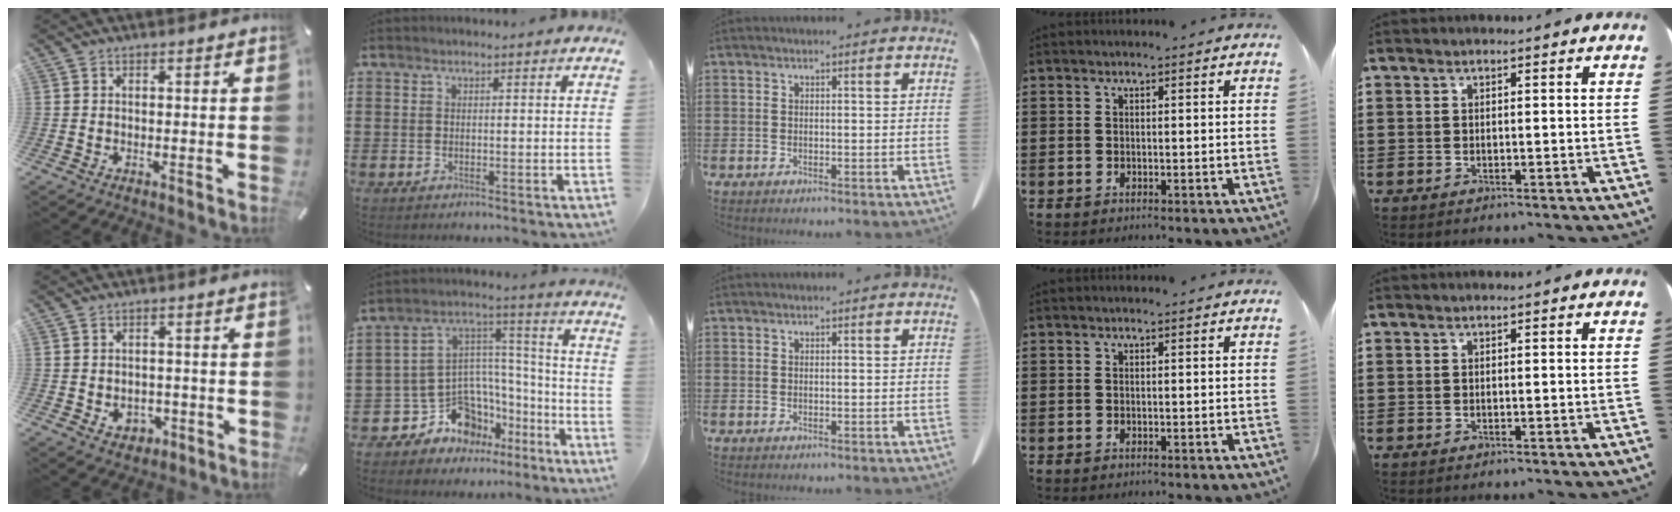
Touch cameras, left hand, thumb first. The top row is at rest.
{"thumb": {"total": 4.1, "force": [-1.1, 3.5, 1.9], "torque": [-0.024, -0.003, -0.022]}, "index": {"total": 9.7, "force": [-6.3, 7.1, 2.0], "torque": [-0.068, 0.000, -0.112]}}